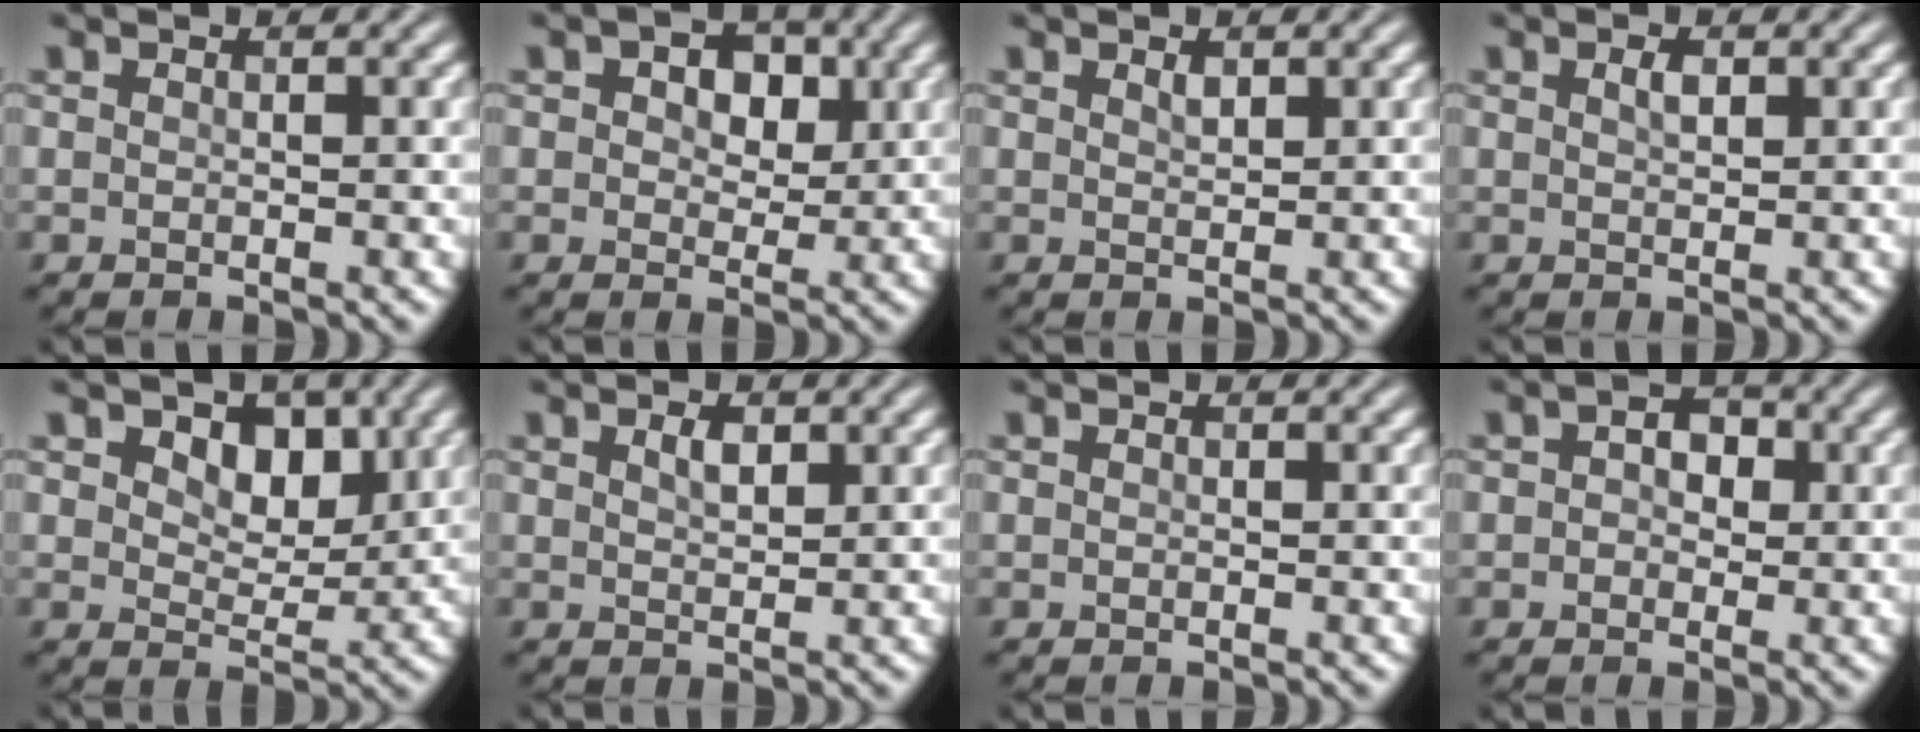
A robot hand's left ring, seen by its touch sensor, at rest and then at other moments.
{"total": 4.6, "force": [1.5, 3.1, 3.2], "torque": [-0.039, 0.006, 0.007]}
{"total": 0.9, "force": [0.6, 0.3, 0.5], "torque": [-0.012, -0.001, 0.012]}
{"total": 1.2, "force": [0.6, 0.5, 0.9], "torque": [-0.019, 0.002, 0.011]}
{"total": 4.5, "force": [1.9, 2.9, 2.8], "torque": [-0.044, -0.011, 0.022]}
{"total": 1.5, "force": [0.8, 0.7, 1.1], "torque": [-0.021, 0.001, 0.016]}
{"total": 0.0}
{"total": 2.9, "force": [0.6, 2.1, 1.9], "torque": [-0.024, 0.008, -0.001]}